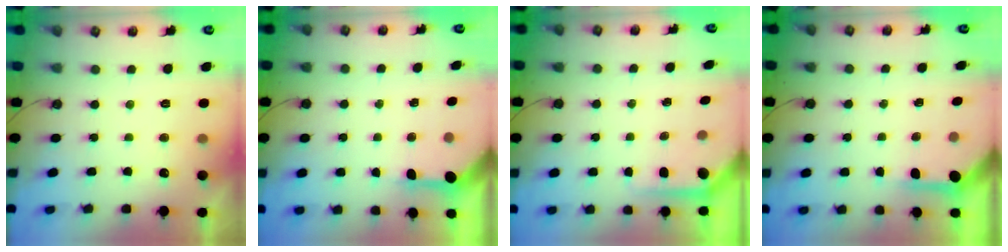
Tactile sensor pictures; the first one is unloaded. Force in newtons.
{"total": 4.3, "press": 4.3, "slide": 0.2}
{"total": 4.9, "press": 4.9, "slide": 0.3}
{"total": 3.9, "press": 3.9, "slide": 0.3}